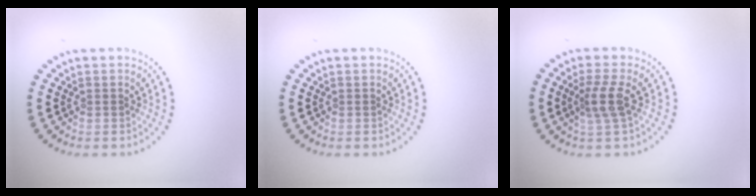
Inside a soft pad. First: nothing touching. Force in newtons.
{"total": 0.0}
{"total": 2.4, "press": 1.8, "slide": 1.5}